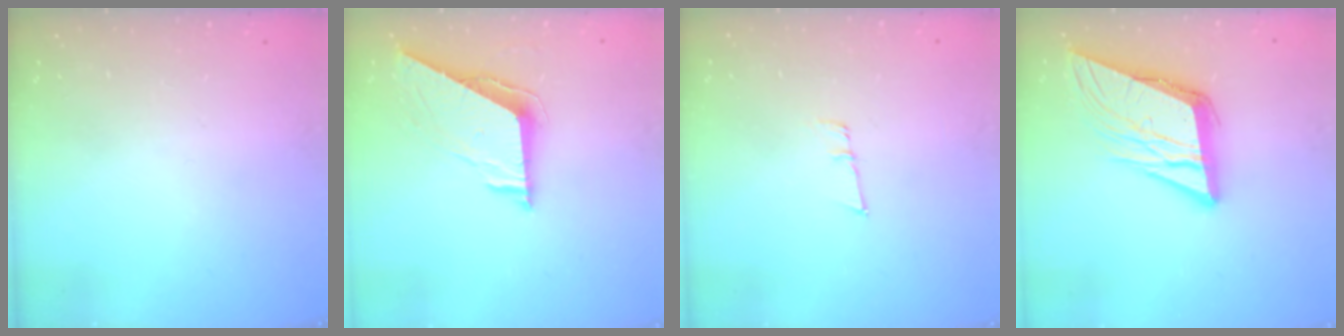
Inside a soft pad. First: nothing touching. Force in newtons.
{"total": 7.6, "press": 7.6, "slide": 0.7}
{"total": 6.0, "press": 5.6, "slide": 2.1}
{"total": 13.7, "press": 13.4, "slide": 2.6}